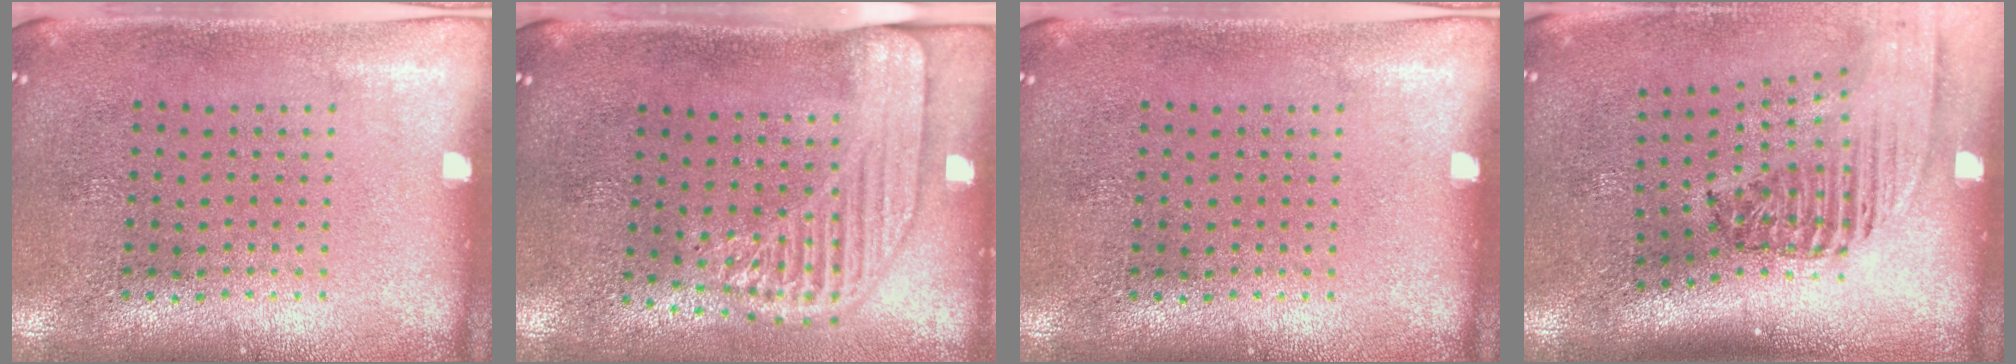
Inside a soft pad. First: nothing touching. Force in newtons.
{"total": 2.2, "press": 1.7, "slide": 1.3}
{"total": 0.0}
{"total": 2.3, "press": 1.6, "slide": 1.7}